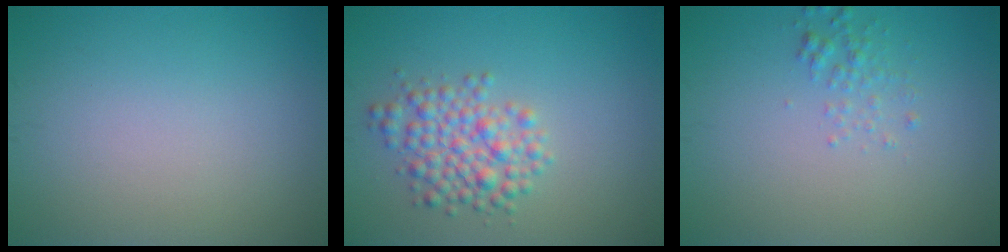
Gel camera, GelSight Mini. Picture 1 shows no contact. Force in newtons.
{"total": 3.9, "press": 3.9, "slide": 0.2}
{"total": 1.3, "press": 1.3, "slide": 0.0}